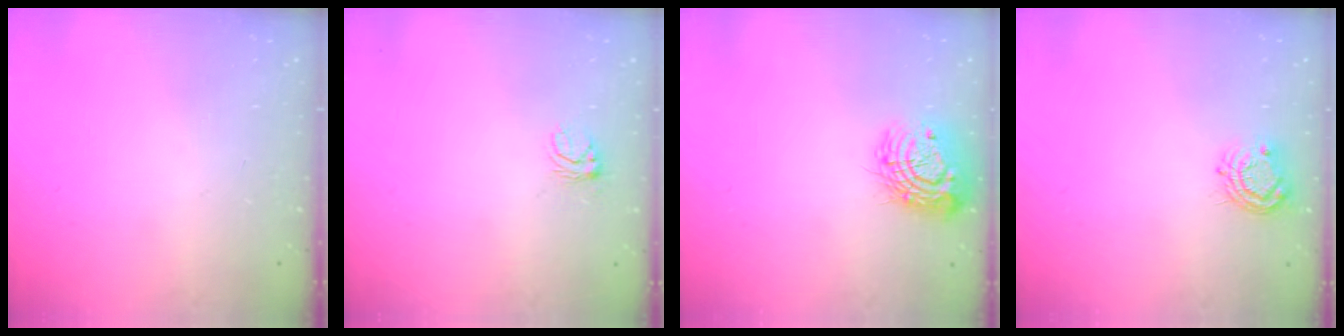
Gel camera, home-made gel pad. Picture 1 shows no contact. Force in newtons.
{"total": 3.9, "press": 3.9, "slide": 0.5}
{"total": 13.6, "press": 13.5, "slide": 0.9}
{"total": 7.6, "press": 7.6, "slide": 0.5}